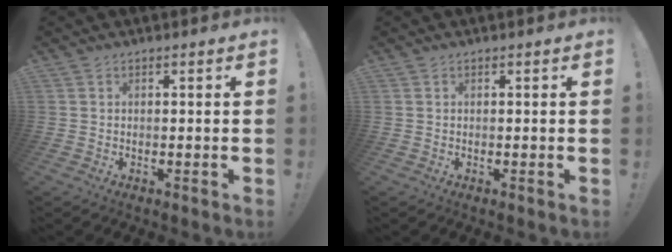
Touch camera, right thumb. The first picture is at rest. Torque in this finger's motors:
{"motor_torque": [-0.12, 0.12, -0.11, 0.11, 0.05]}